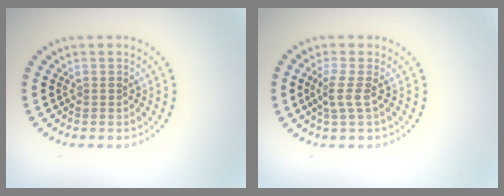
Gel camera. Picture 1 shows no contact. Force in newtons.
{"total": 1.8, "press": 1.4, "slide": 1.1}